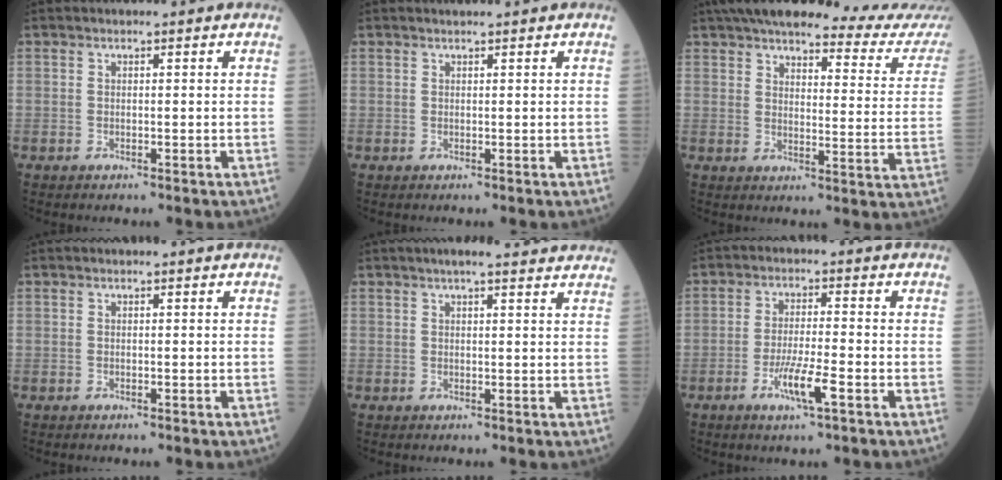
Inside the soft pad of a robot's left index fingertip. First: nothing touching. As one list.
[{"total": 0.6, "force": [0.5, -0.1, 0.2], "torque": [-0.006, 0.001, 0.013]}, {"total": 23.8, "force": [21.7, 1.8, 9.5], "torque": [-0.126, -0.049, 0.254]}, {"total": 0.0}, {"total": 9.5, "force": [8.2, 1.0, 4.6], "torque": [-0.055, 0.026, 0.088]}, {"total": 5.7, "force": [-2.7, 0.2, 5.0], "torque": [-0.099, -0.009, -0.050]}]